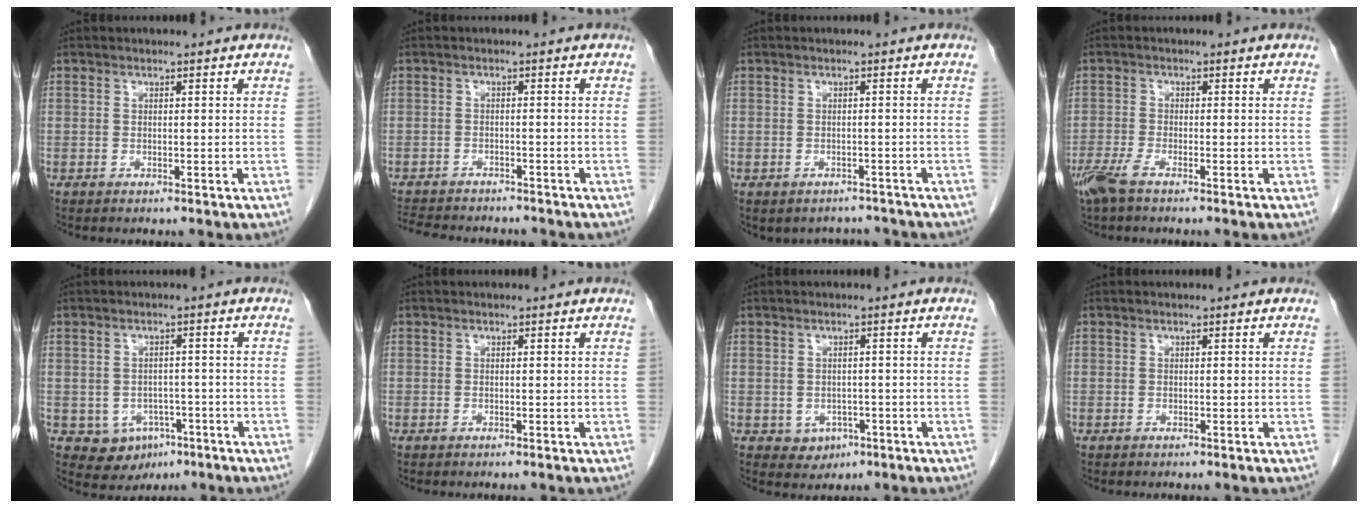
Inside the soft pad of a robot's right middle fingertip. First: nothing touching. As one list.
[{"total": 10.8, "force": [-9.6, 3.1, 3.7], "torque": [-0.079, -0.002, -0.130]}, {"total": 3.5, "force": [-3.0, 1.8, -0.1], "torque": [0.007, 0.012, -0.037]}, {"total": 3.6, "force": [-2.6, 0.5, 2.5], "torque": [-0.056, -0.008, -0.056]}, {"total": 5.6, "force": [-2.5, 4.7, 1.9], "torque": [-0.026, 0.004, -0.022]}, {"total": 0.0}, {"total": 2.8, "force": [-1.0, 2.4, 1.2], "torque": [-0.012, 0.004, -0.002]}, {"total": 0.0}]